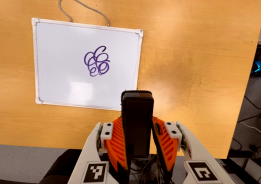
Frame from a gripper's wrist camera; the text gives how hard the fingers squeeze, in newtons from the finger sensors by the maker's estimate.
{"total": 4.2, "left": 2.8, "right": 5.6}